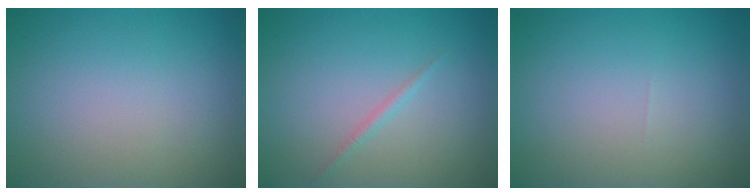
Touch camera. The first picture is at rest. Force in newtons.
{"total": 0.7, "press": 0.7, "slide": 0.0}
{"total": 0.0}